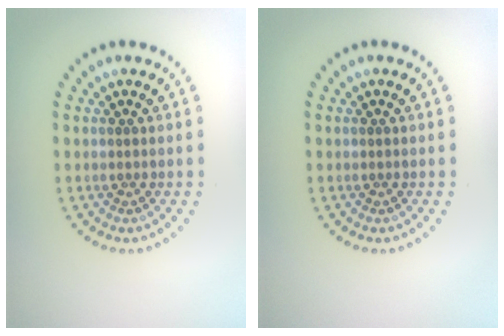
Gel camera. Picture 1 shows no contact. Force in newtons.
{"total": 0.0}